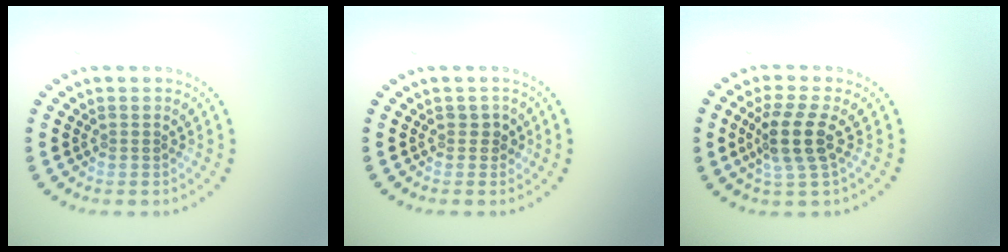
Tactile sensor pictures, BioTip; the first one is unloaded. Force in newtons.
{"total": 1.1, "press": 1.0, "slide": 0.5}
{"total": 3.7, "press": 3.0, "slide": 2.2}